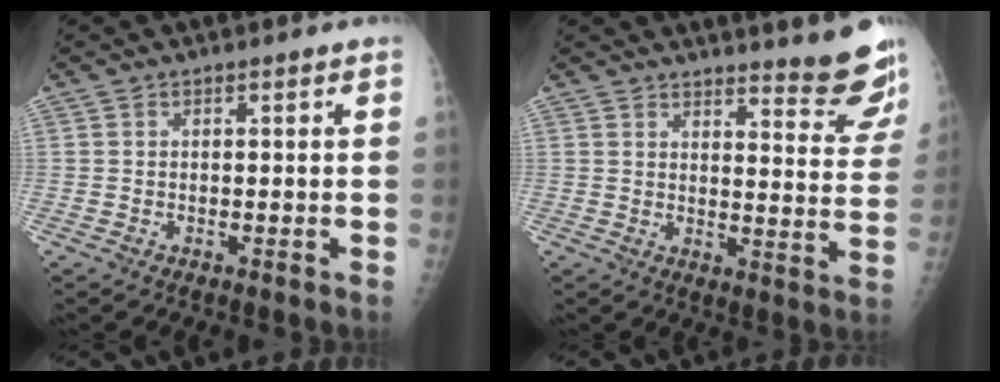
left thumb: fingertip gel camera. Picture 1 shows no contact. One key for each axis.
{"total": 12.5, "fx": 11.3, "fy": 1.4, "fz": 5.0, "tx": -0.037, "ty": -0.114, "tz": 0.127}